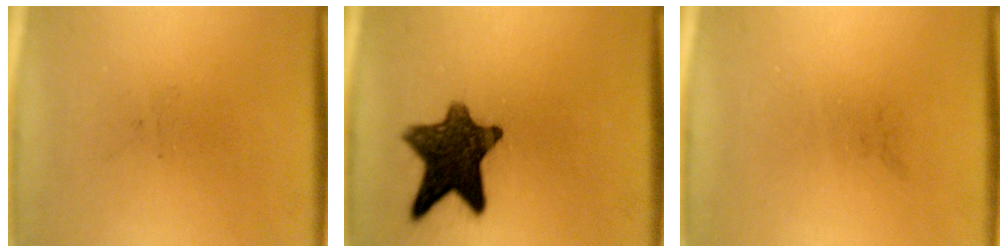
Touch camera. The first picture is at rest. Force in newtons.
{"total": 11.5}
{"total": 0.0}